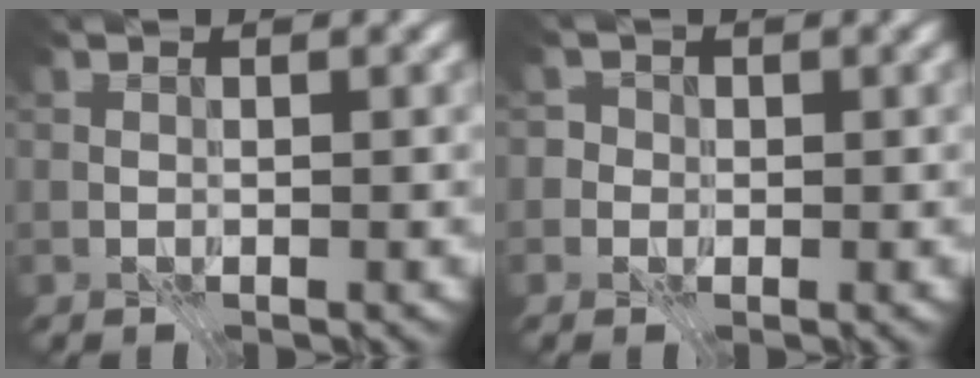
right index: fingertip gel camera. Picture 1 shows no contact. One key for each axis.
{"total": 2.8, "fx": 0.5, "fy": 2.7, "fz": 0.8, "tx": 0.008, "ty": 0.021, "tz": -0.010}